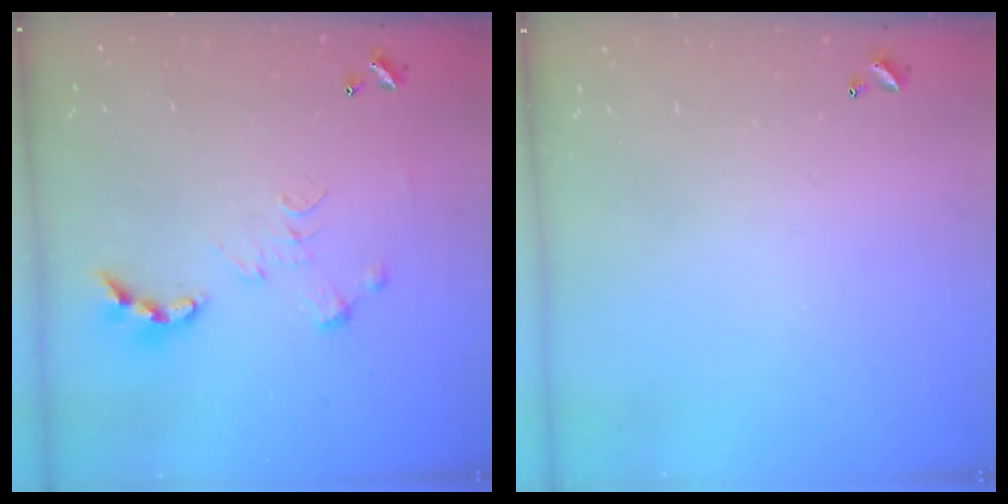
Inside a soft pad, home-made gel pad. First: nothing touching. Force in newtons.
{"total": 0.0}